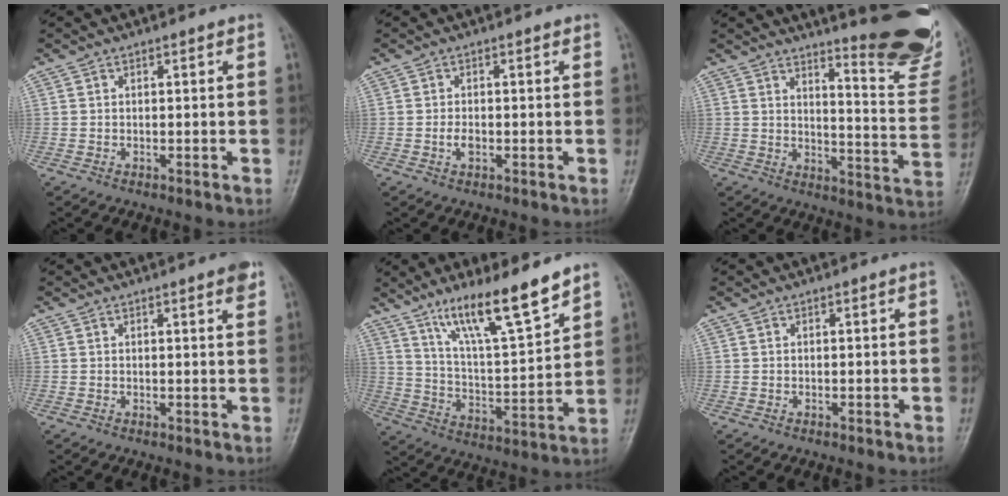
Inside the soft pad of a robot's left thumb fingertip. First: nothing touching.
{"total": 1.8, "force": [-0.3, 1.1, 1.4], "torque": [-0.023, 0.001, -0.006]}
{"total": 20.1, "force": [16.9, 2.7, 10.5], "torque": [-0.106, -0.173, 0.202]}
{"total": 2.6, "force": [1.6, 0.4, 2.0], "torque": [-0.022, -0.006, 0.016]}
{"total": 14.8, "force": [10.7, 2.1, 10.0], "torque": [-0.163, -0.064, 0.197]}
{"total": 0.0}